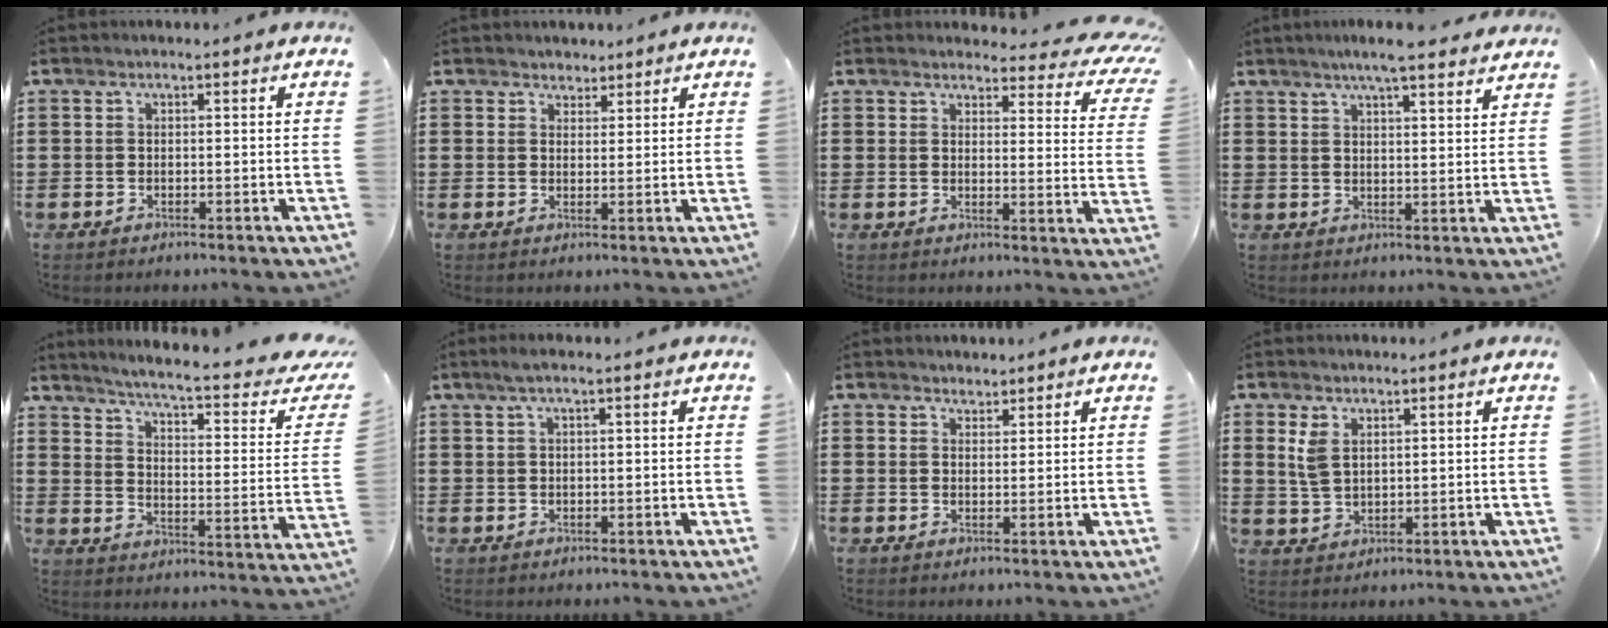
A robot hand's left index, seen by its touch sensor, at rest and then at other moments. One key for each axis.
{"total": 2.1, "fx": 1.7, "fy": 1.1, "fz": 0.0, "tx": -0.006, "ty": 0.008, "tz": 0.032}
{"total": 4.2, "fx": 3.7, "fy": 0.9, "fz": 1.7, "tx": -0.034, "ty": -0.024, "tz": 0.062}
{"total": 5.1, "fx": 4.3, "fy": 0.2, "fz": 2.6, "tx": -0.062, "ty": -0.006, "tz": 0.077}
{"total": 5.6, "fx": 4.1, "fy": -0.7, "fz": 3.7, "tx": -0.082, "ty": -0.041, "tz": 0.059}
{"total": 1.4, "fx": 0.6, "fy": -0.1, "fz": 1.3, "tx": -0.024, "ty": -0.001, "tz": 0.010}
{"total": 1.6, "fx": 1.5, "fy": 0.5, "fz": -0.1, "tx": 0.000, "ty": 0.005, "tz": 0.029}
{"total": 3.7, "fx": 1.9, "fy": 2.1, "fz": 2.4, "tx": -0.055, "ty": 0.008, "tz": 0.034}